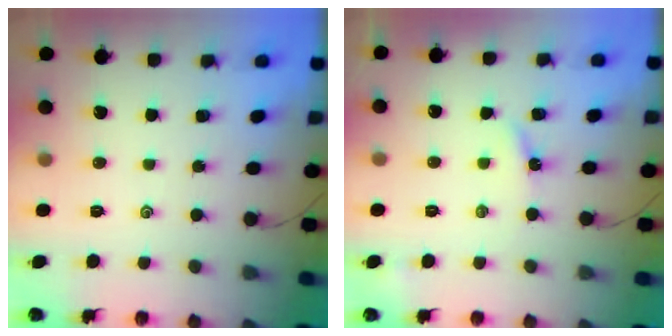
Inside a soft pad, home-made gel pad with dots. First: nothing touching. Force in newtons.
{"total": 4.0, "press": 4.0, "slide": 0.1}